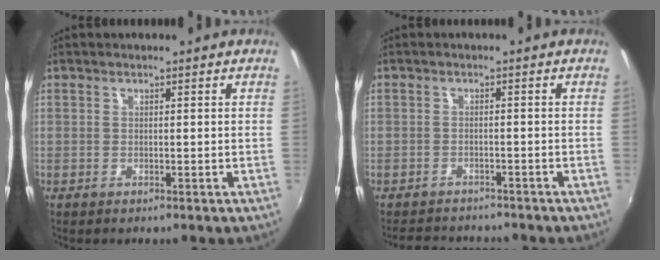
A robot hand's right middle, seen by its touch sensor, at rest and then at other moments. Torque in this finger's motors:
{"motor_torque": [0.03, -0.84, -0.53, -0.14]}